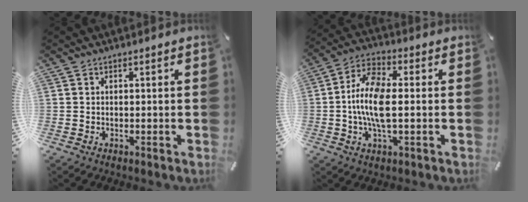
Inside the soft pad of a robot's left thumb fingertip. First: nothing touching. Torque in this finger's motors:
{"motor_torque": [0.71, 1.03, 0.50, -0.22, 0.22]}